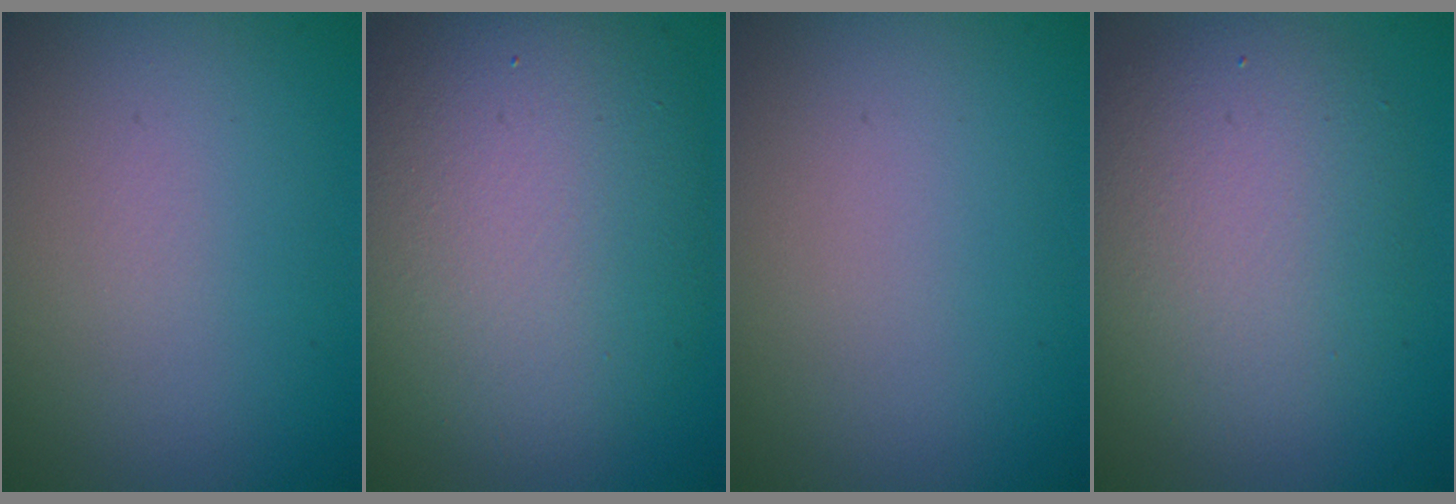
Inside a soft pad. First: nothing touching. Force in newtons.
{"total": 10.5, "press": 10.5, "slide": 0.6}
{"total": 0.0}
{"total": 5.7, "press": 5.7, "slide": 0.3}